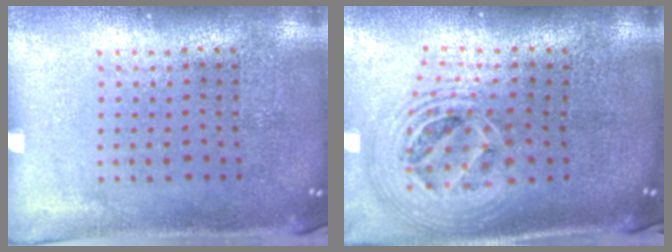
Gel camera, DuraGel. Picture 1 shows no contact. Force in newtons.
{"total": 2.5, "press": 1.8, "slide": 1.7}